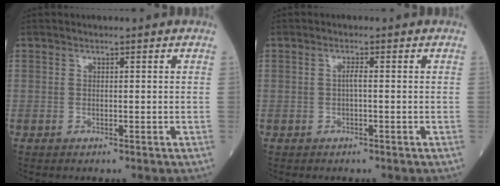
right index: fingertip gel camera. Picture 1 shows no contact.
{"total": 1.1, "force": [-0.2, 0.0, 1.1], "torque": [-0.020, 0.002, -0.004]}